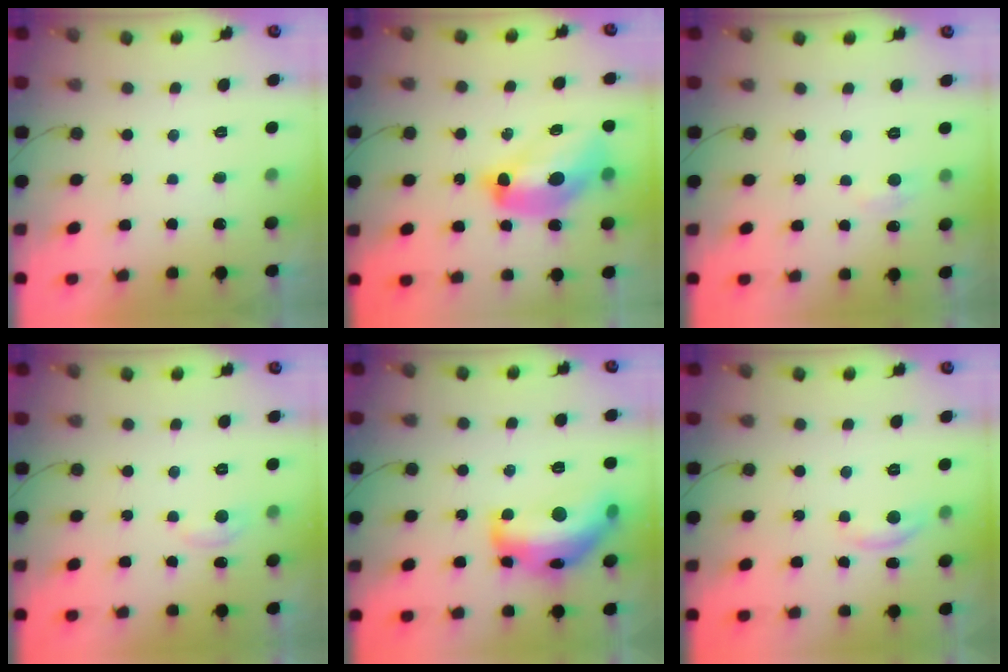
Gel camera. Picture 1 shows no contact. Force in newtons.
{"total": 14.6, "press": 14.6, "slide": 1.2}
{"total": 5.4, "press": 5.3, "slide": 0.7}
{"total": 5.9, "press": 5.8, "slide": 0.8}
{"total": 19.0, "press": 18.9, "slide": 1.1}
{"total": 4.8, "press": 4.7, "slide": 0.3}